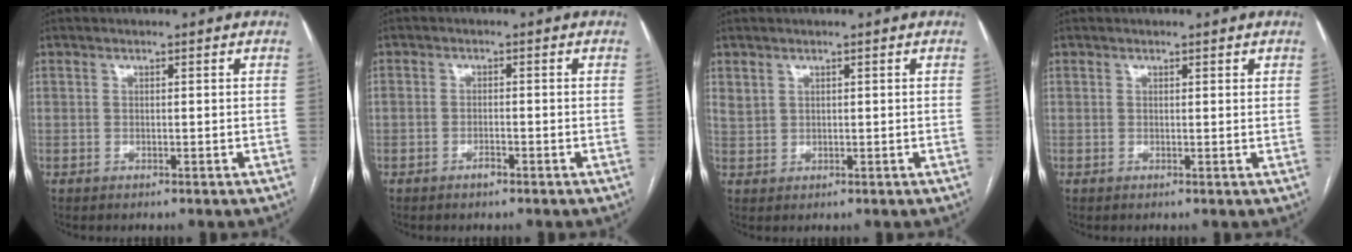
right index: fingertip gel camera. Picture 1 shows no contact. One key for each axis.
{"total": 1.5, "fx": -1.0, "fy": 0.5, "fz": 0.9, "tx": -0.015, "ty": 0.002, "tz": -0.016}
{"total": 1.7, "fx": 1.2, "fy": 1.2, "fz": 0.4, "tx": -0.008, "ty": 0.008, "tz": 0.026}
{"total": 0.6, "fx": 0.5, "fy": 0.2, "fz": 0.3, "tx": -0.005, "ty": 0.000, "tz": 0.003}